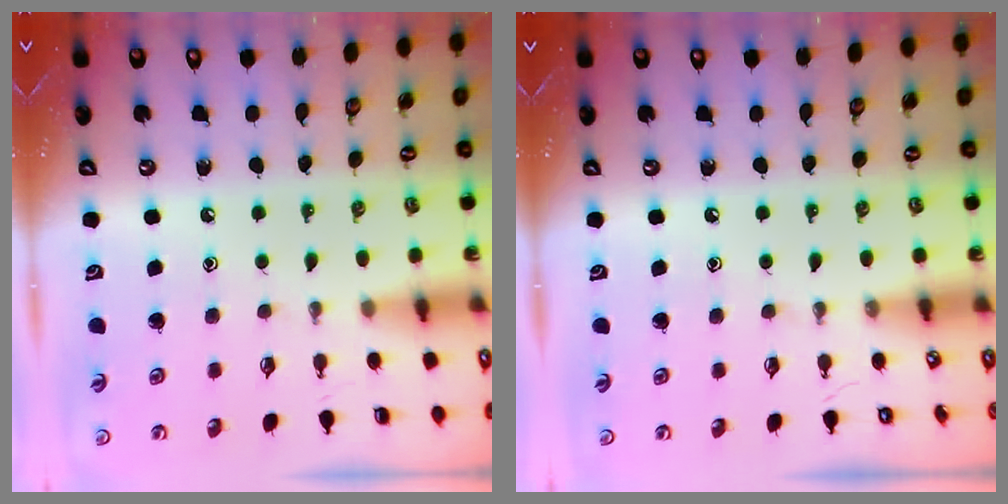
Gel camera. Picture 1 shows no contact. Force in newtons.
{"total": 0.0}